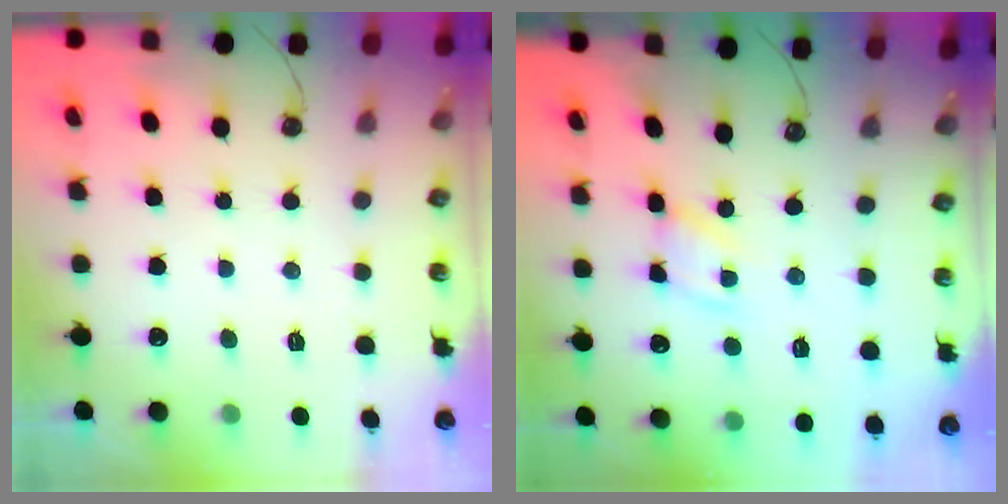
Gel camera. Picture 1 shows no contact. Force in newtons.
{"total": 2.4, "press": 2.4, "slide": 0.1}